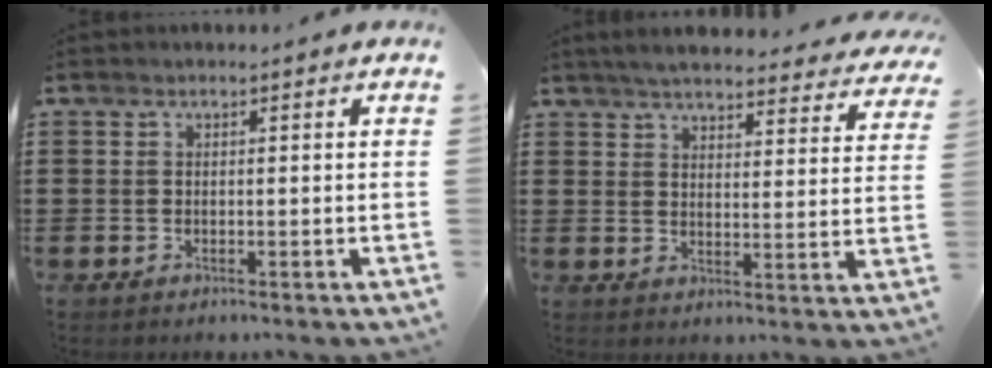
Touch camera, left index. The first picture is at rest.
{"total": 4.9, "force": [4.7, 0.0, 1.6], "torque": [-0.050, -0.024, 0.081]}